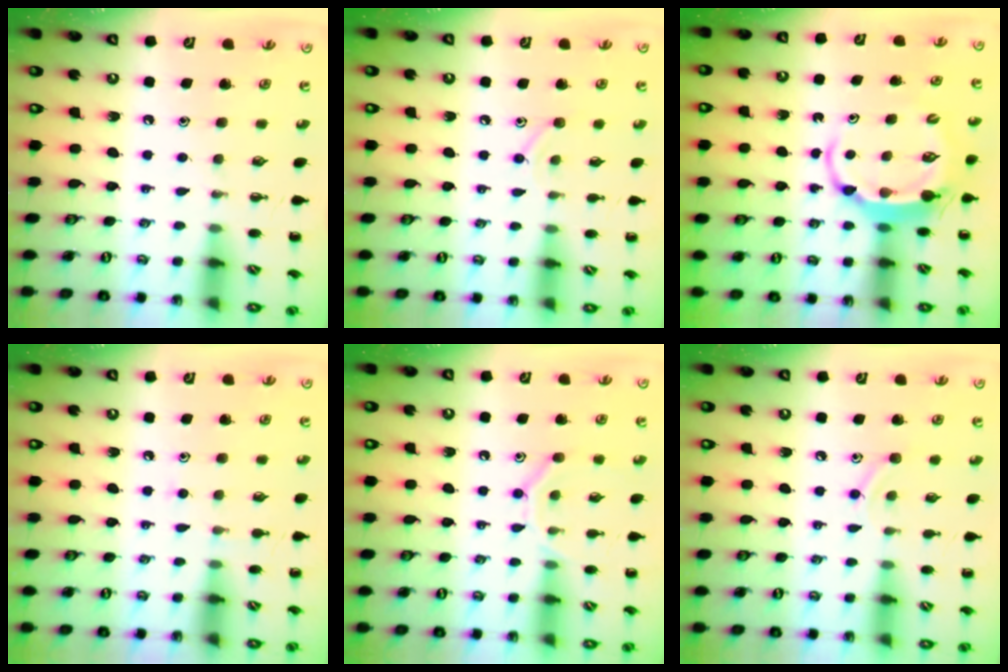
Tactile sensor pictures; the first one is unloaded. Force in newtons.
{"total": 7.7, "press": 7.4, "slide": 2.2}
{"total": 5.9, "press": 5.8, "slide": 0.7}
{"total": 4.7, "press": 4.4, "slide": 1.8}
{"total": 9.8, "press": 9.7, "slide": 1.6}
{"total": 8.4, "press": 8.3, "slide": 1.6}